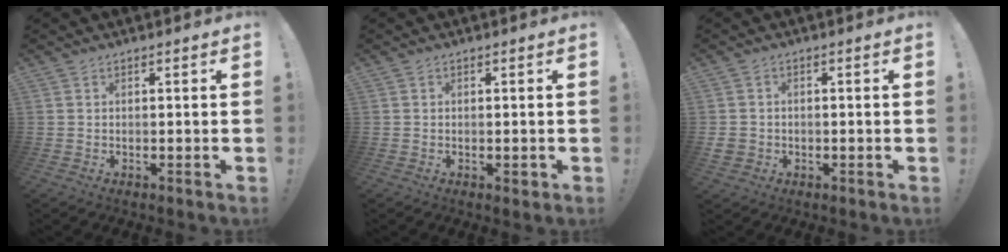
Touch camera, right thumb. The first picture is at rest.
{"total": 0.9, "force": [-0.1, 0.6, 0.7], "torque": [-0.007, 0.001, -0.001]}
{"total": 3.1, "force": [-0.4, 2.8, 1.2], "torque": [-0.020, -0.002, -0.008]}